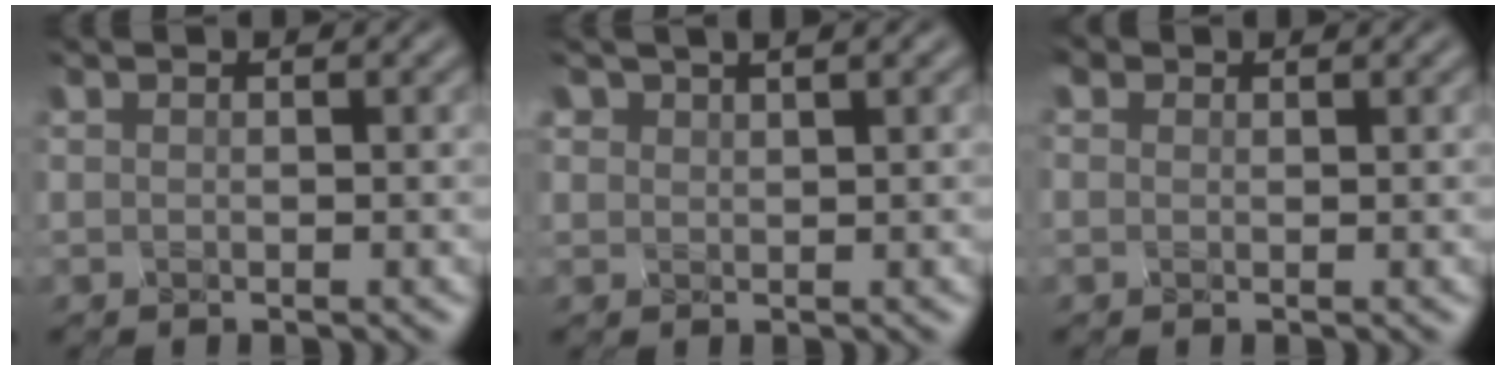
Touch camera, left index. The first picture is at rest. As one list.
[{"total": 1.3, "force": [1.1, 0.2, 0.6], "torque": [-0.021, 0.008, 0.028]}, {"total": 0.7, "force": [-0.1, -0.2, -0.7], "torque": [-0.002, 0.001, 0.012]}]